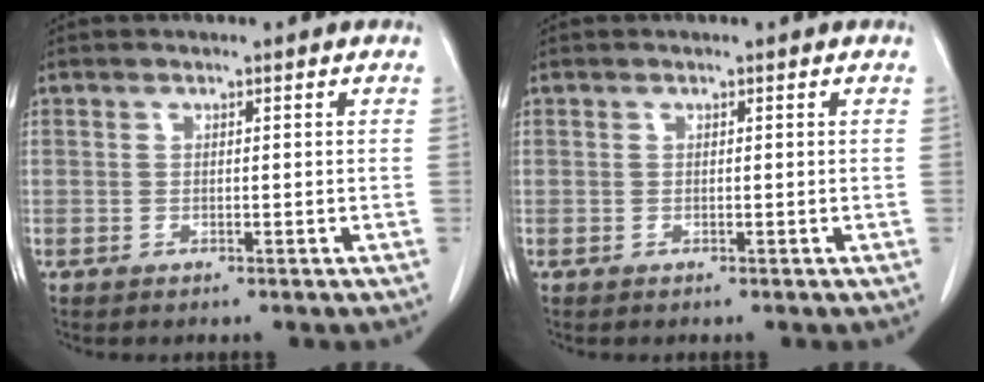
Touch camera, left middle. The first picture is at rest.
{"total": 0.0}